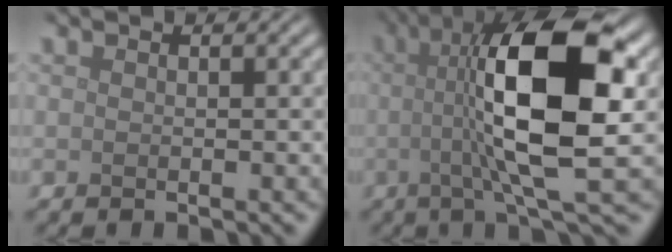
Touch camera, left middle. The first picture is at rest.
{"total": 12.0, "force": [1.0, 3.1, 11.5], "torque": [-0.188, 0.014, 0.015]}